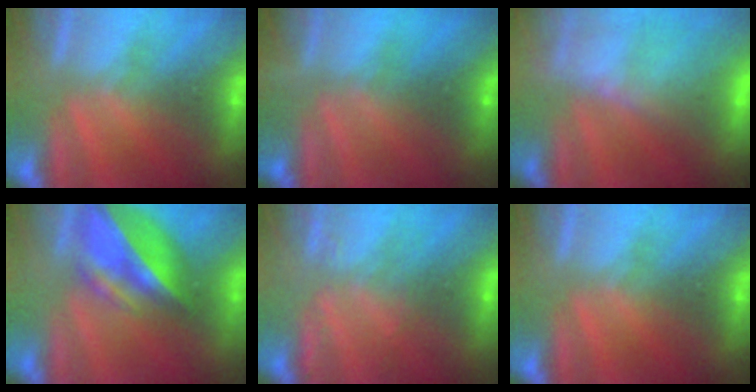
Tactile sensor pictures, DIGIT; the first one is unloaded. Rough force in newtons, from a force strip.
{"total": 6.9}
{"total": 5.8}
{"total": 7.1}
{"total": 2.2}
{"total": 0.0}